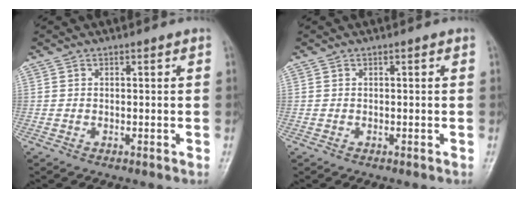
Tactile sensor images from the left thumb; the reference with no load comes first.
{"total": 0.0}